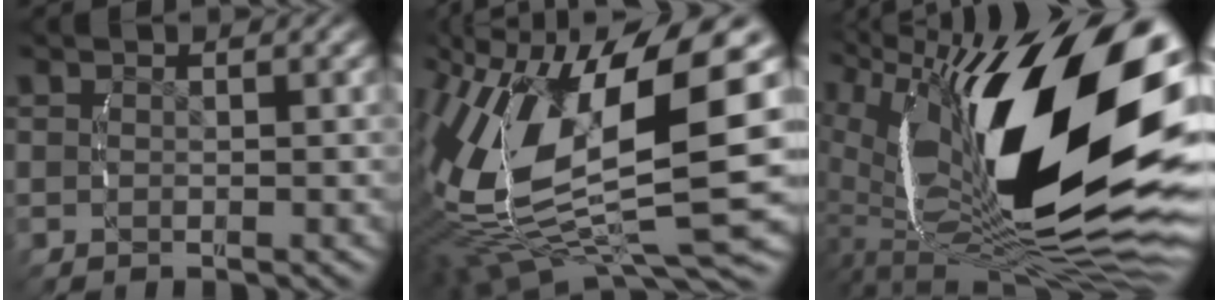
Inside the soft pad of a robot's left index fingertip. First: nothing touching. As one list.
[{"total": 18.3, "force": [-0.9, 10.4, 15.0], "torque": [-0.276, -0.039, 0.003]}, {"total": 19.3, "force": [-0.6, 8.6, 17.3], "torque": [-0.250, 0.002, -0.009]}]